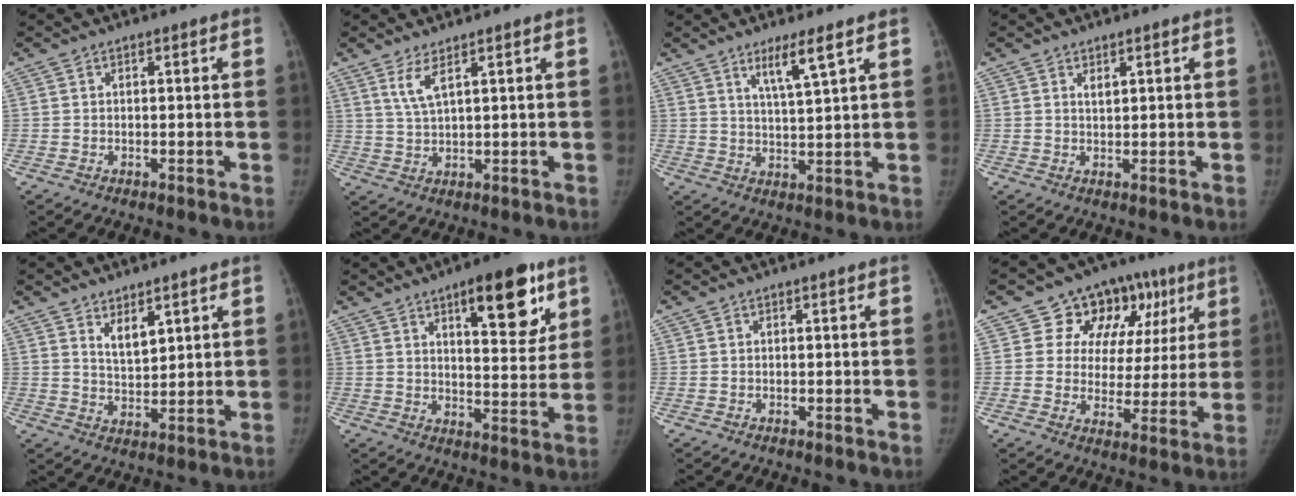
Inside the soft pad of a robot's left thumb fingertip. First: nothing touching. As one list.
[{"total": 3.6, "force": [2.2, 0.5, 2.8], "torque": [-0.064, -0.019, 0.054]}, {"total": 5.7, "force": [3.5, 0.0, 4.5], "torque": [-0.083, -0.030, 0.067]}, {"total": 1.3, "force": [0.8, 0.5, 0.8], "torque": [-0.010, -0.007, 0.017]}, {"total": 4.7, "force": [2.9, 2.0, 3.1], "torque": [-0.039, -0.029, 0.057]}, {"total": 14.8, "force": [8.1, 5.5, 11.1], "torque": [-0.115, -0.038, 0.114]}, {"total": 0.0}, {"total": 14.9, "force": [7.0, 11.4, 6.4], "torque": [-0.016, 0.002, 0.098]}]